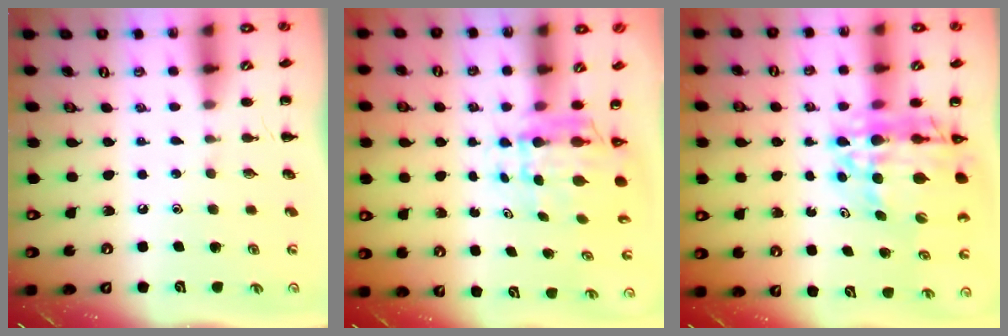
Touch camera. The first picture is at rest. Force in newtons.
{"total": 5.7, "press": 5.4, "slide": 1.9}
{"total": 15.1, "press": 14.5, "slide": 4.2}